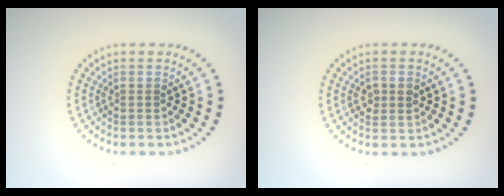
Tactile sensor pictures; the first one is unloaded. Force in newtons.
{"total": 1.5, "press": 1.5, "slide": 0.1}